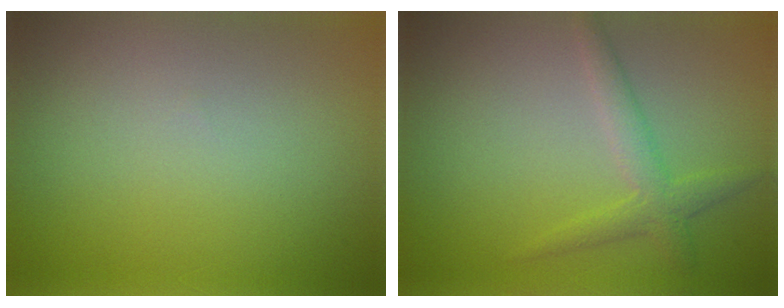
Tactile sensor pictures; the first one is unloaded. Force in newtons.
{"total": 2.4, "press": 2.4, "slide": 0.1}